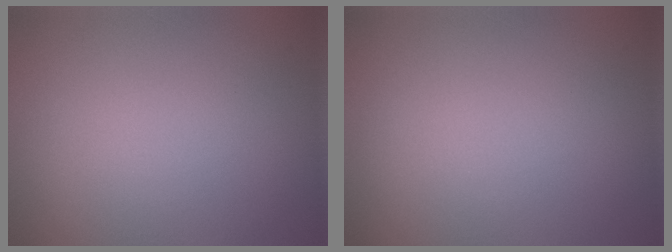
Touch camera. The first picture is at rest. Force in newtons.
{"total": 0.0}